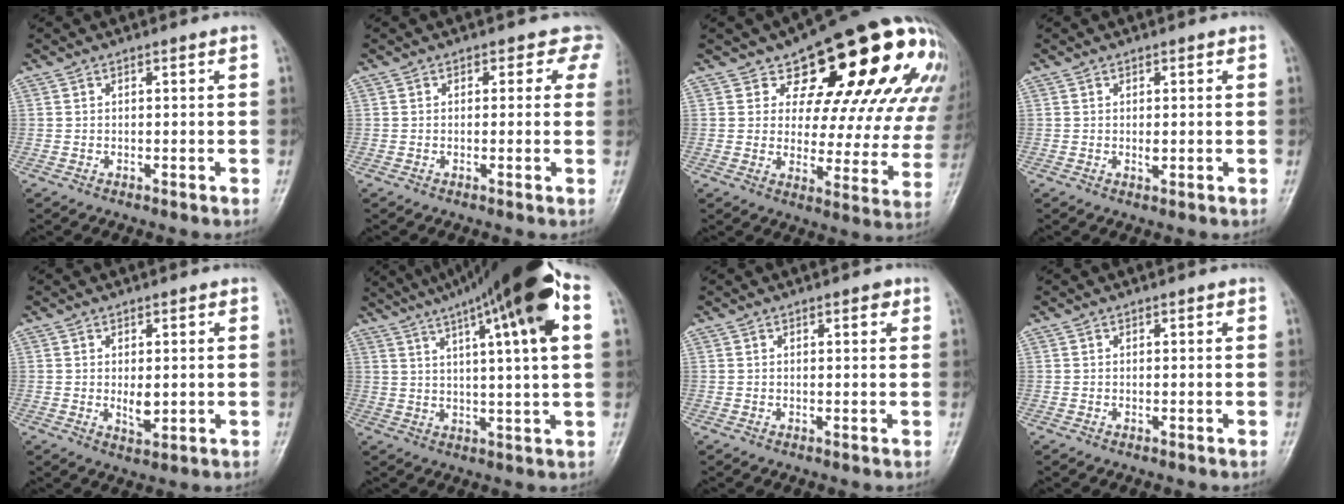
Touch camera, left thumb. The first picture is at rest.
{"total": 3.2, "force": [1.8, 2.5, 1.0], "torque": [0.026, -0.005, -0.004]}
{"total": 23.9, "force": [14.7, 11.3, 15.1], "torque": [-0.161, -0.065, 0.180]}
{"total": 1.3, "force": [0.2, 0.8, 1.0], "torque": [-0.010, -0.002, 0.001]}
{"total": 3.5, "force": [0.1, 2.0, 2.9], "torque": [-0.037, -0.010, 0.005]}
{"total": 21.0, "force": [9.4, 2.8, 18.5], "torque": [-0.288, 0.017, 0.138]}
{"total": 1.6, "force": [0.9, 0.7, 1.2], "torque": [-0.010, -0.001, 0.009]}
{"total": 0.0}